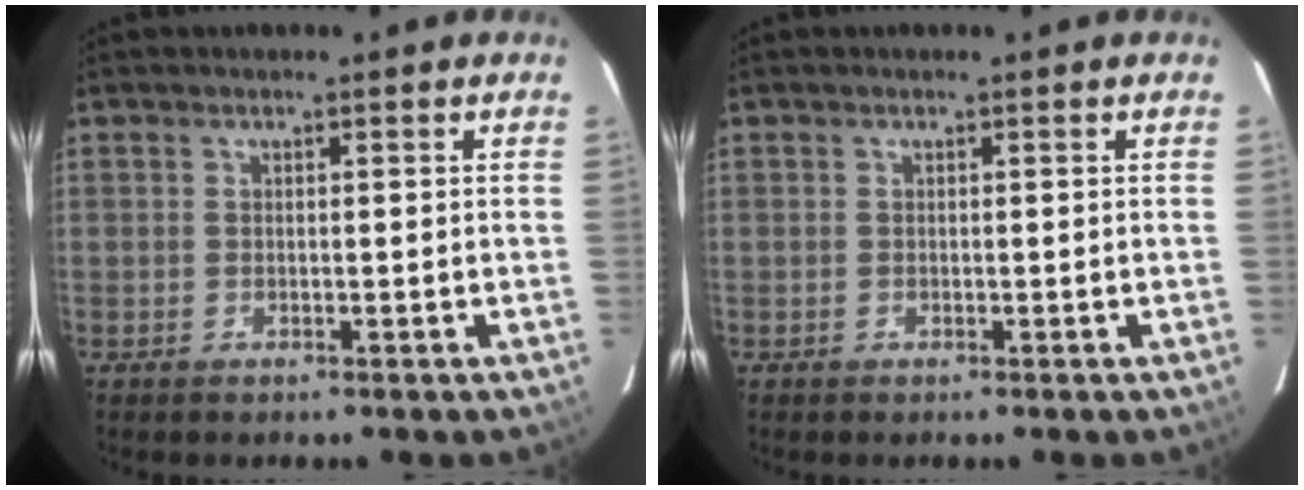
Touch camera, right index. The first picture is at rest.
{"total": 0.0}